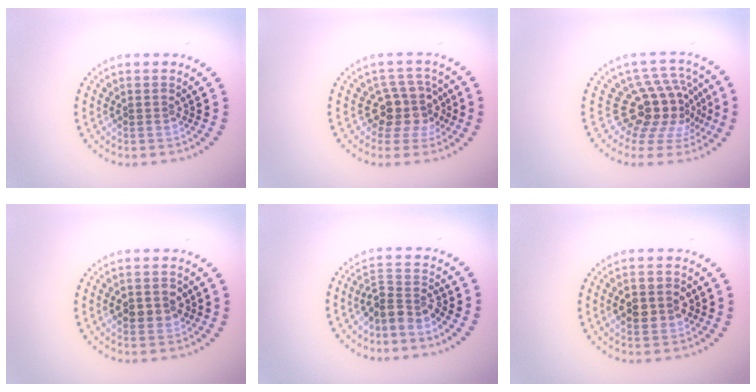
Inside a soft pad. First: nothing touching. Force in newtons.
{"total": 3.5, "press": 2.8, "slide": 2.1}
{"total": 5.3, "press": 3.8, "slide": 3.7}
{"total": 2.3, "press": 2.3, "slide": 0.0}
{"total": 2.7, "press": 1.9, "slide": 1.8}
{"total": 3.1, "press": 3.1, "slide": 0.1}